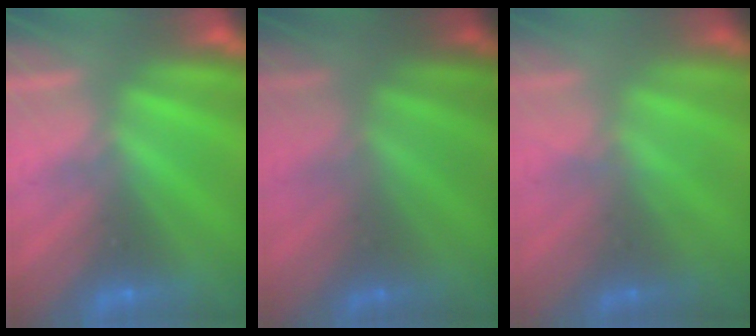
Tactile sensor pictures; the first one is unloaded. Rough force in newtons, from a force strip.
{"total": 1.0}
{"total": 1.8}